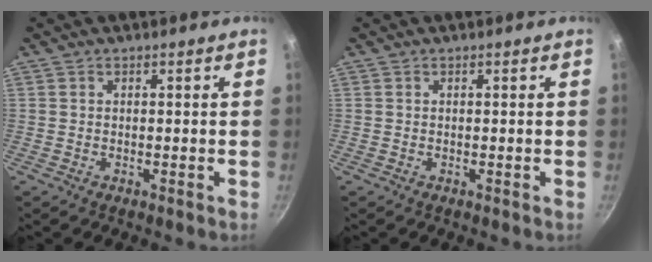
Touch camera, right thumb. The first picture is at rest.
{"total": 0.0}